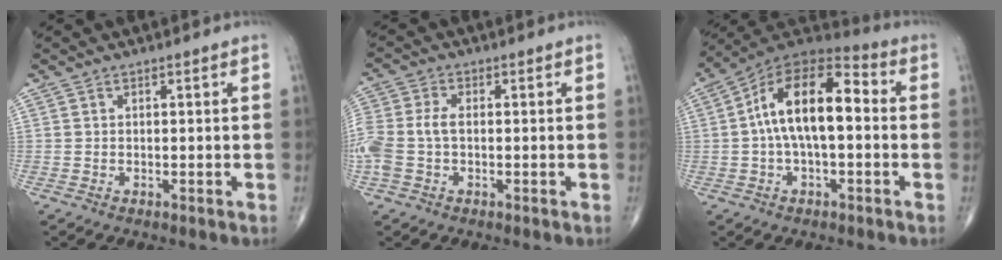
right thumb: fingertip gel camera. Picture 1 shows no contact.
{"total": 8.6, "force": [-0.9, 5.3, 6.7], "torque": [-0.180, 0.014, -0.018]}
{"total": 15.7, "force": [0.7, 7.6, 13.8], "torque": [-0.231, 0.047, -0.002]}